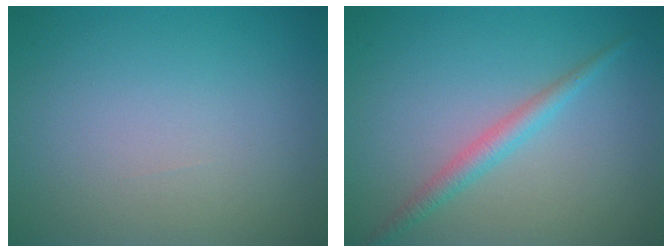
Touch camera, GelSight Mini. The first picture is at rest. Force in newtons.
{"total": 2.1, "press": 2.1, "slide": 0.1}